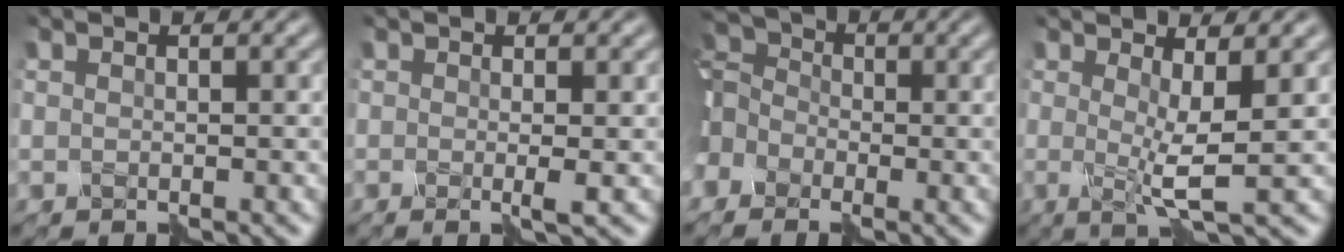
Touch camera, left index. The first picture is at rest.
{"total": 1.1, "force": [-0.1, 0.0, 1.0], "torque": [-0.015, 0.000, -0.005]}
{"total": 7.2, "force": [-3.3, 5.6, 3.1], "torque": [-0.086, 0.006, -0.072]}
{"total": 3.0, "force": [0.3, 0.3, 3.0], "torque": [-0.047, -0.011, 0.002]}